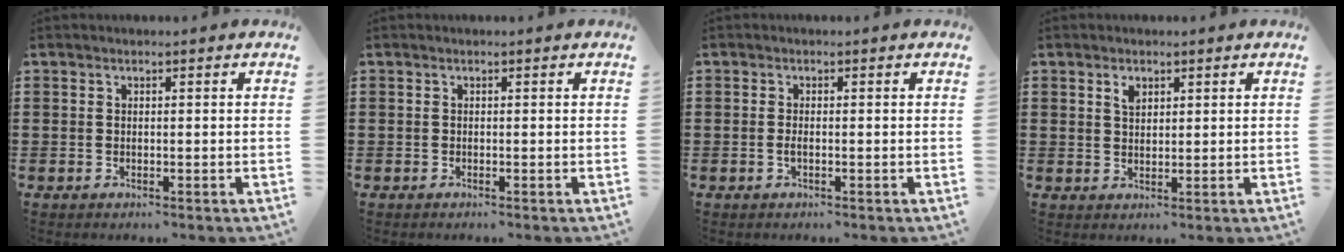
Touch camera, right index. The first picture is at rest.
{"total": 0.0}
{"total": 0.9, "force": [-0.3, 0.2, 0.8], "torque": [-0.017, -0.001, -0.005]}
{"total": 2.0, "force": [1.2, 1.1, 1.1], "torque": [-0.025, 0.004, 0.022]}